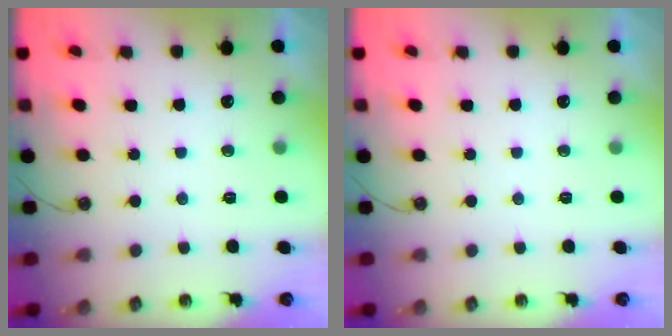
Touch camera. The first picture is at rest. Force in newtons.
{"total": 0.0}